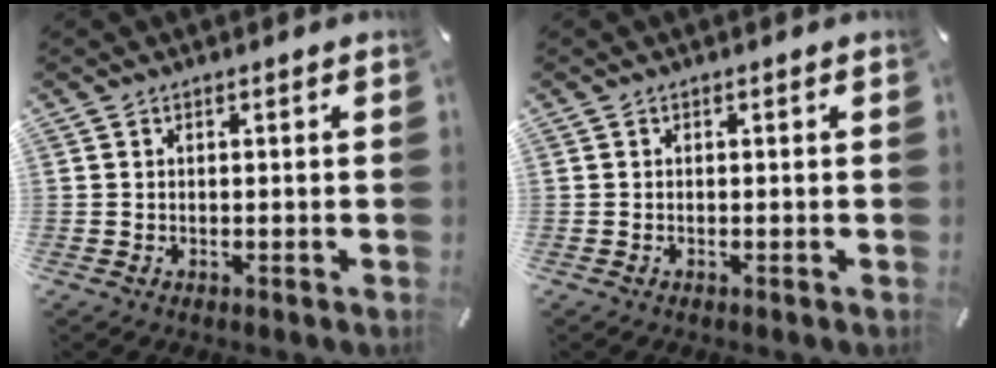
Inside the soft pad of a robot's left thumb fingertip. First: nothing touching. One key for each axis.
{"total": 0.0}